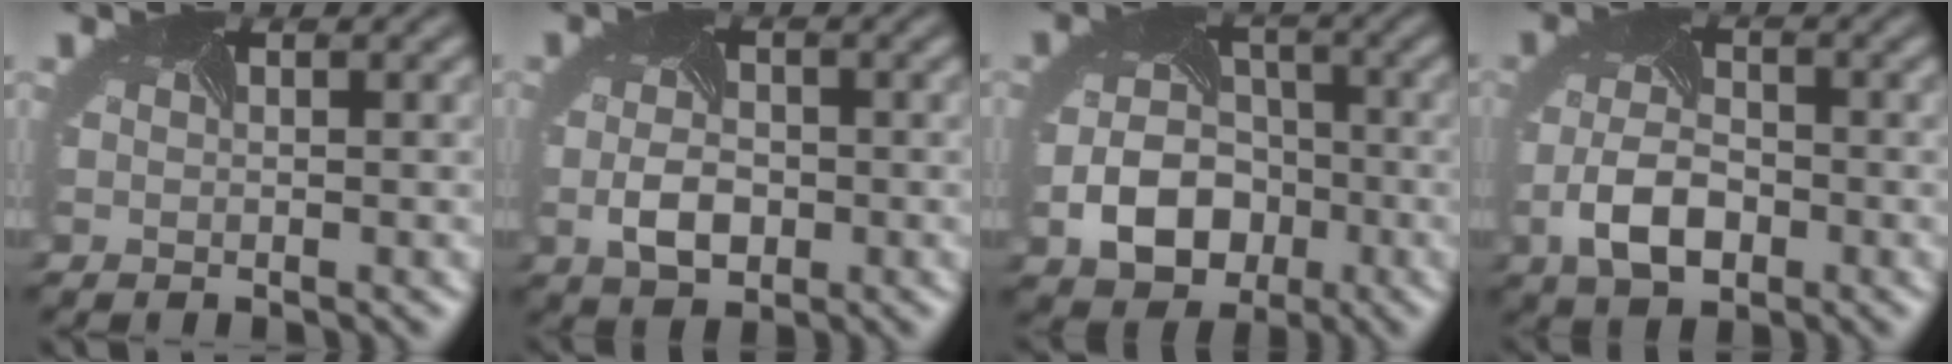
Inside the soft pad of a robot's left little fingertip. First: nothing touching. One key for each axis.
{"total": 3.4, "fx": -0.8, "fy": 2.2, "fz": 2.4, "tx": -0.052, "ty": -0.007, "tz": -0.016}
{"total": 6.3, "fx": -2.3, "fy": 4.8, "fz": 3.4, "tx": -0.065, "ty": -0.020, "tz": -0.035}
{"total": 4.9, "fx": -1.8, "fy": 2.9, "fz": 3.6, "tx": -0.084, "ty": -0.013, "tz": -0.037}